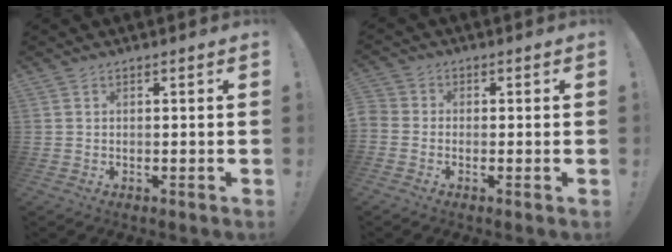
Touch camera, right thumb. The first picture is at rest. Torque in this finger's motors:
{"motor_torque": [0.98, 0.68, 0.53, -0.54, 0.36]}